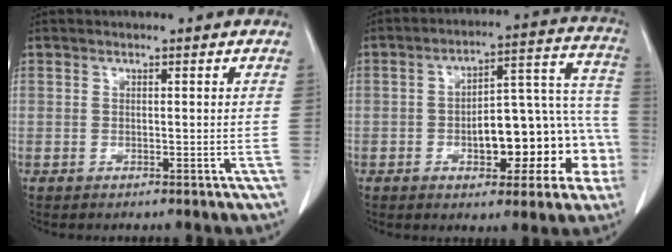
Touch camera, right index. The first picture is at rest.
{"total": 16.2, "force": [-4.3, 6.7, 14.1], "torque": [-0.169, 0.056, -0.049]}